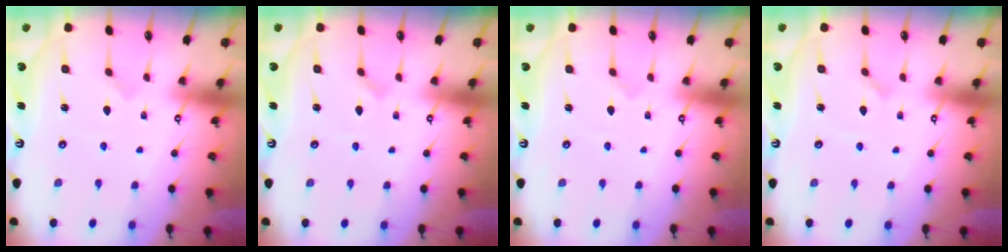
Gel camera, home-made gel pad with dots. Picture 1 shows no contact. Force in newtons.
{"total": 0.0}
{"total": 0.0}
{"total": 0.9, "press": 0.9, "slide": 0.1}